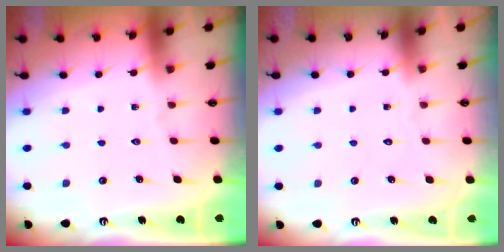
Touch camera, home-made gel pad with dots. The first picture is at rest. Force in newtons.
{"total": 1.8, "press": 1.8, "slide": 0.1}